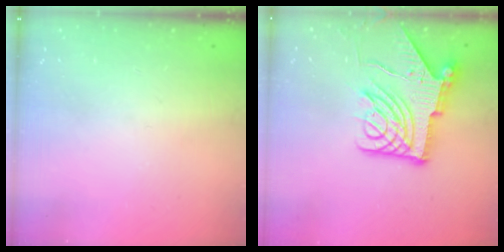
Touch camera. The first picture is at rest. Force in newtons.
{"total": 13.9, "press": 13.8, "slide": 1.6}